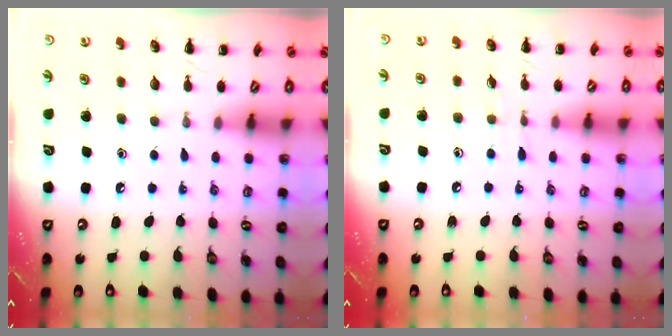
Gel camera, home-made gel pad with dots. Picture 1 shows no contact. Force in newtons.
{"total": 3.9, "press": 3.6, "slide": 1.5}